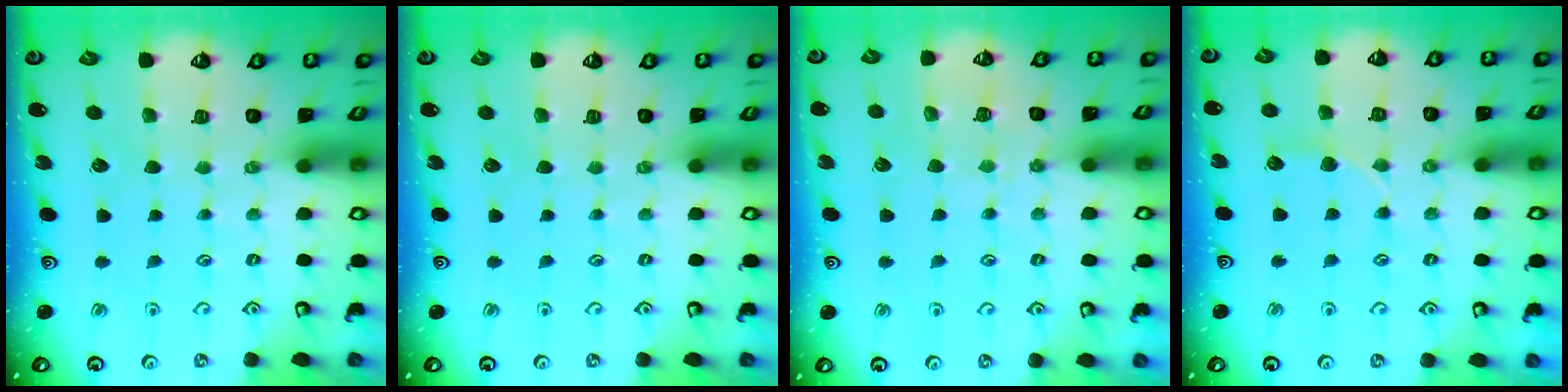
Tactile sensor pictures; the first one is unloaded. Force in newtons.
{"total": 0.0}
{"total": 5.9, "press": 5.8, "slide": 0.8}
{"total": 5.2, "press": 5.1, "slide": 0.6}